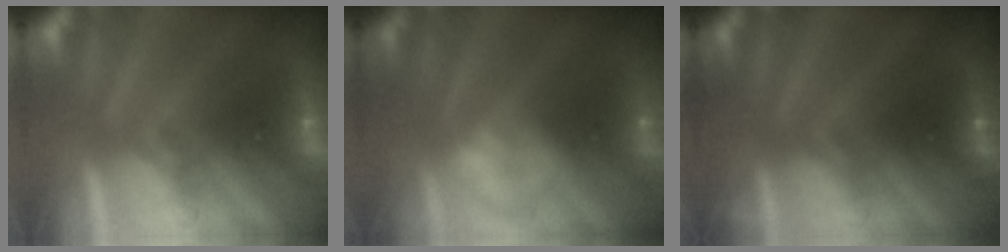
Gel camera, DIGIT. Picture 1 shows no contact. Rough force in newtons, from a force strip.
{"total": 2.3}
{"total": 2.5}